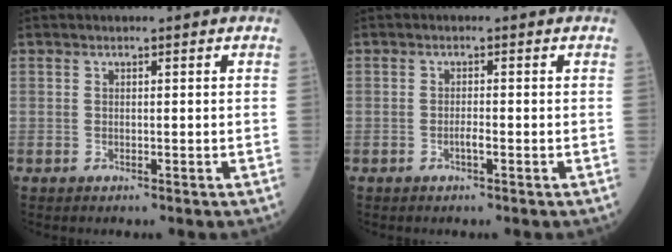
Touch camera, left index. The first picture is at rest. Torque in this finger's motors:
{"motor_torque": [0.32, 0.12, 0.00, 0.00]}